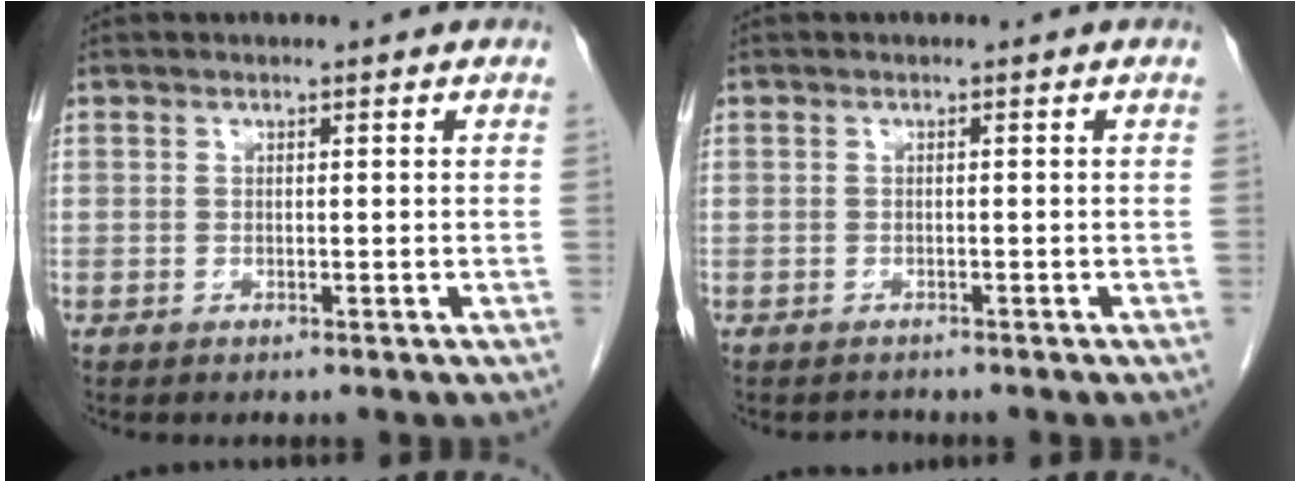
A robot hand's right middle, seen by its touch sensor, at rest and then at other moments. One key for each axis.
{"total": 1.0, "fx": -0.9, "fy": 0.3, "fz": -0.2, "tx": 0.000, "ty": -0.003, "tz": -0.014}